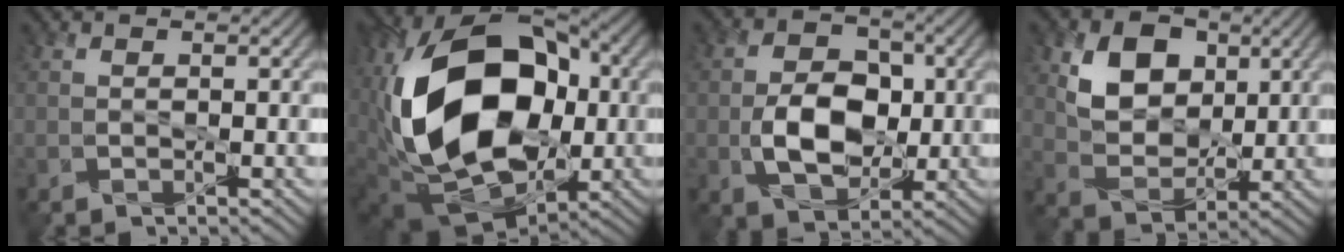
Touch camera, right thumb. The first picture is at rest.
{"total": 20.8, "force": [0.6, 14.0, 15.4], "torque": [-0.328, -0.017, 0.034]}
{"total": 8.0, "force": [-1.2, 5.3, 6.0], "torque": [-0.108, 0.004, -0.022]}
{"total": 8.5, "force": [2.9, 6.0, 5.2], "torque": [-0.113, -0.003, 0.048]}